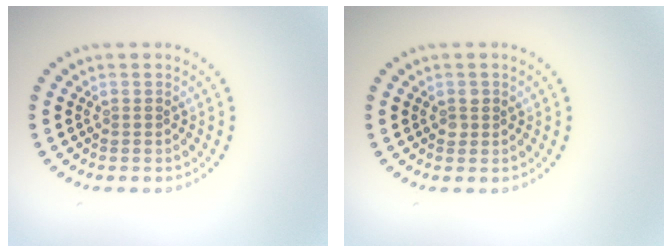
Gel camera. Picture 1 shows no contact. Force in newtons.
{"total": 1.0, "press": 0.9, "slide": 0.4}